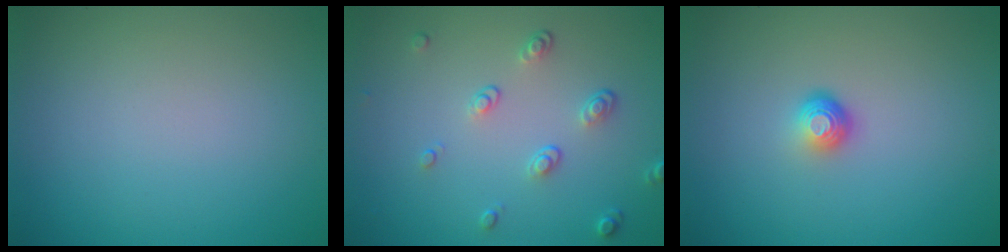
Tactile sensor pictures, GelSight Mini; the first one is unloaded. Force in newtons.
{"total": 2.2, "press": 1.4, "slide": 1.7}
{"total": 1.8, "press": 1.2, "slide": 1.4}